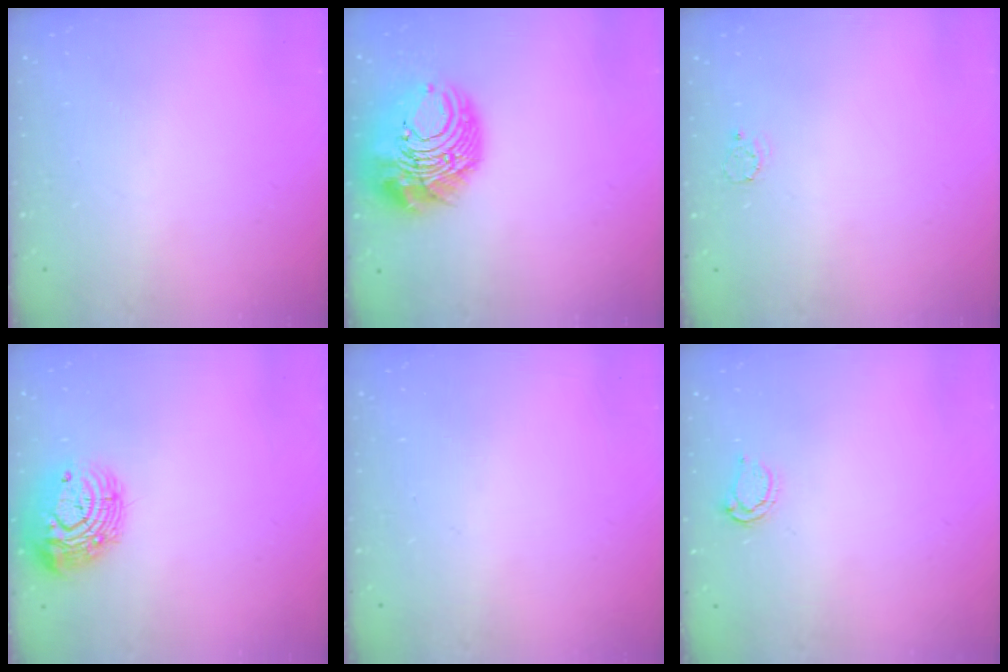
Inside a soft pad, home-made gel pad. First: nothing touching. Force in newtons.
{"total": 15.1, "press": 15.0, "slide": 1.9}
{"total": 2.3, "press": 2.3, "slide": 0.2}
{"total": 12.7, "press": 12.7, "slide": 1.0}
{"total": 0.0}
{"total": 4.4, "press": 4.4, "slide": 0.5}